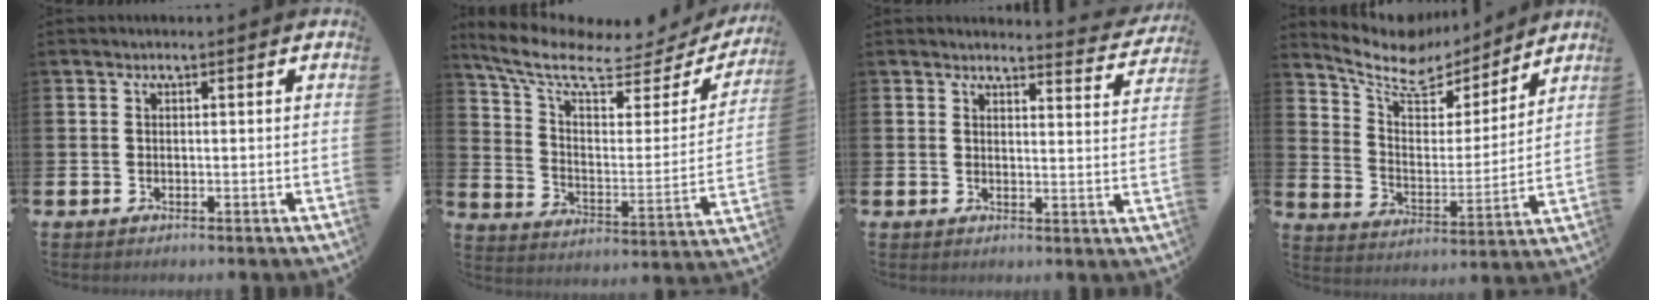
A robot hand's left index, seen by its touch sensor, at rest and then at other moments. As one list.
[{"total": 9.0, "force": [6.9, 3.5, 4.6], "torque": [-0.115, -0.047, 0.113]}, {"total": 3.4, "force": [3.4, 0.3, 0.3], "torque": [0.009, -0.033, 0.055]}, {"total": 9.0, "force": [7.9, 3.5, 2.4], "torque": [-0.086, -0.059, 0.137]}]